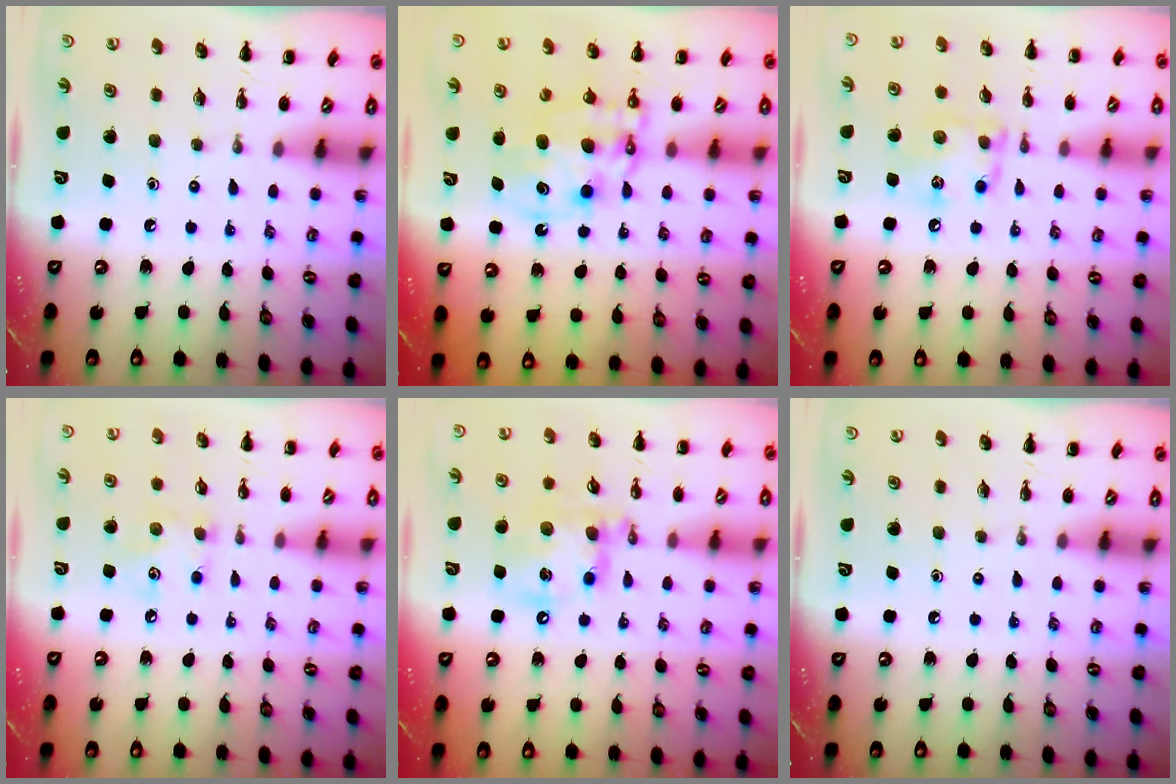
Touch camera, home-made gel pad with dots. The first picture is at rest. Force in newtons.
{"total": 11.3, "press": 11.0, "slide": 2.6}
{"total": 10.8, "press": 10.8, "slide": 0.6}
{"total": 5.2, "press": 5.2, "slide": 0.5}
{"total": 15.1, "press": 14.9, "slide": 2.6}
{"total": 0.0}